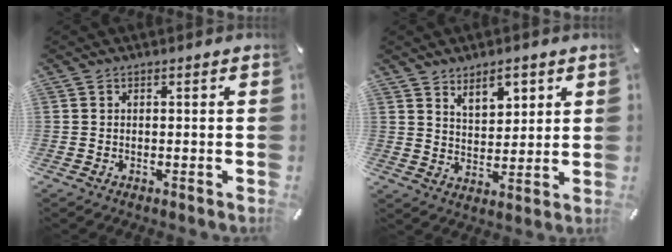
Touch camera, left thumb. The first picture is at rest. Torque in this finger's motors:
{"motor_torque": [1.51, 1.46, 1.21, -0.97, 0.31]}